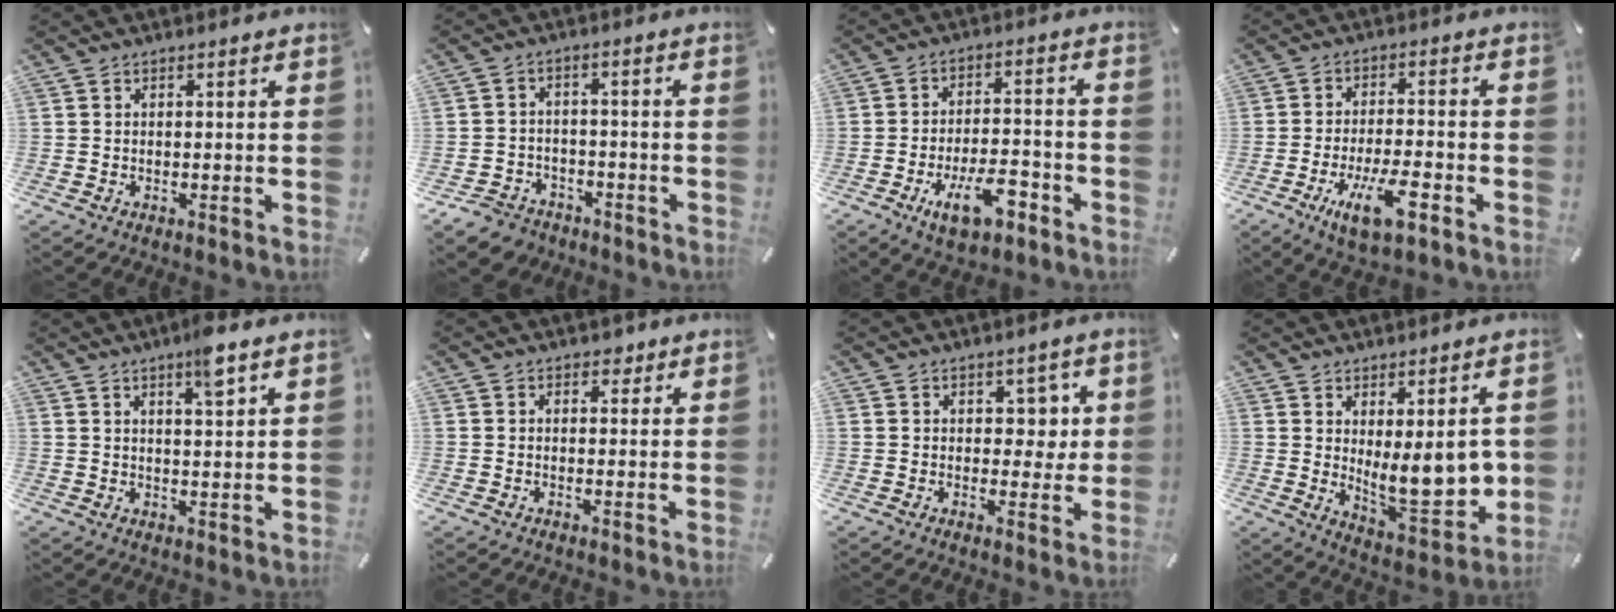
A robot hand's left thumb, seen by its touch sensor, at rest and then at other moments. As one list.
[{"total": 5.6, "force": [-4.0, 3.7, 1.2], "torque": [-0.033, 0.019, -0.080]}, {"total": 11.7, "force": [-6.1, 5.3, 8.5], "torque": [-0.137, 0.027, -0.103]}, {"total": 10.7, "force": [-5.2, 3.0, 8.8], "torque": [-0.165, 0.010, -0.090]}, {"total": 5.9, "force": [4.0, 1.0, 4.2], "torque": [-0.060, -0.019, 0.061]}, {"total": 2.0, "force": [1.1, 1.5, 0.6], "torque": [0.011, -0.004, 0.013]}, {"total": 4.8, "force": [1.7, 4.0, 2.1], "torque": [-0.004, -0.008, 0.022]}, {"total": 14.0, "force": [2.3, 5.5, 12.6], "torque": [-0.179, -0.034, 0.043]}]